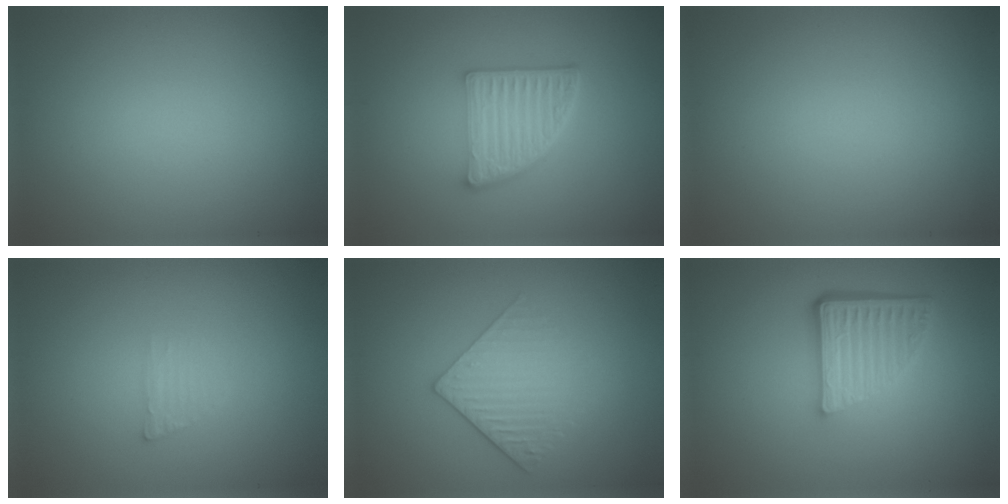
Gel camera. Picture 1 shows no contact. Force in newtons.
{"total": 5.4, "press": 3.8, "slide": 3.8}
{"total": 0.0}
{"total": 1.0, "press": 1.0, "slide": 0.2}
{"total": 3.0, "press": 2.6, "slide": 1.4}
{"total": 5.1, "press": 3.6, "slide": 3.7}